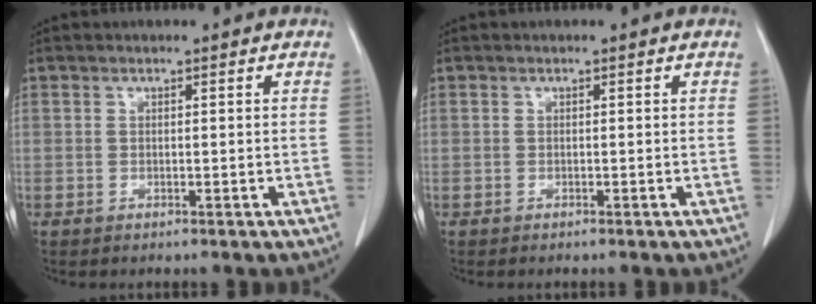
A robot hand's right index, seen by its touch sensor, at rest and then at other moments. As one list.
[{"total": 0.0}]